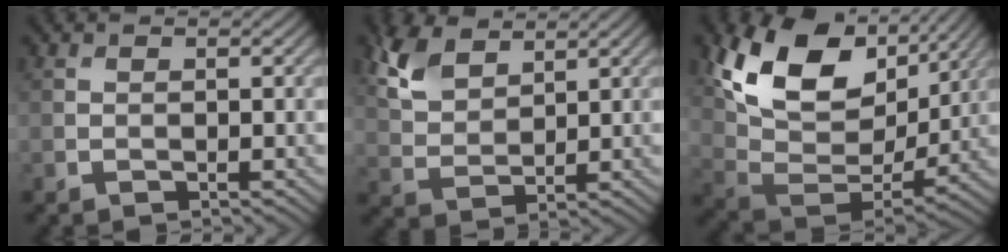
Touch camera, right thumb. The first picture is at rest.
{"total": 6.9, "force": [4.5, 3.6, 3.9], "torque": [-0.105, 0.004, 0.097]}
{"total": 15.5, "force": [7.1, 9.5, 10.0], "torque": [-0.207, -0.002, 0.139]}